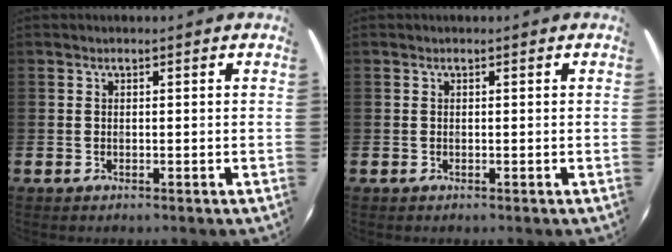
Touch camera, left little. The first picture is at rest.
{"total": 0.0}